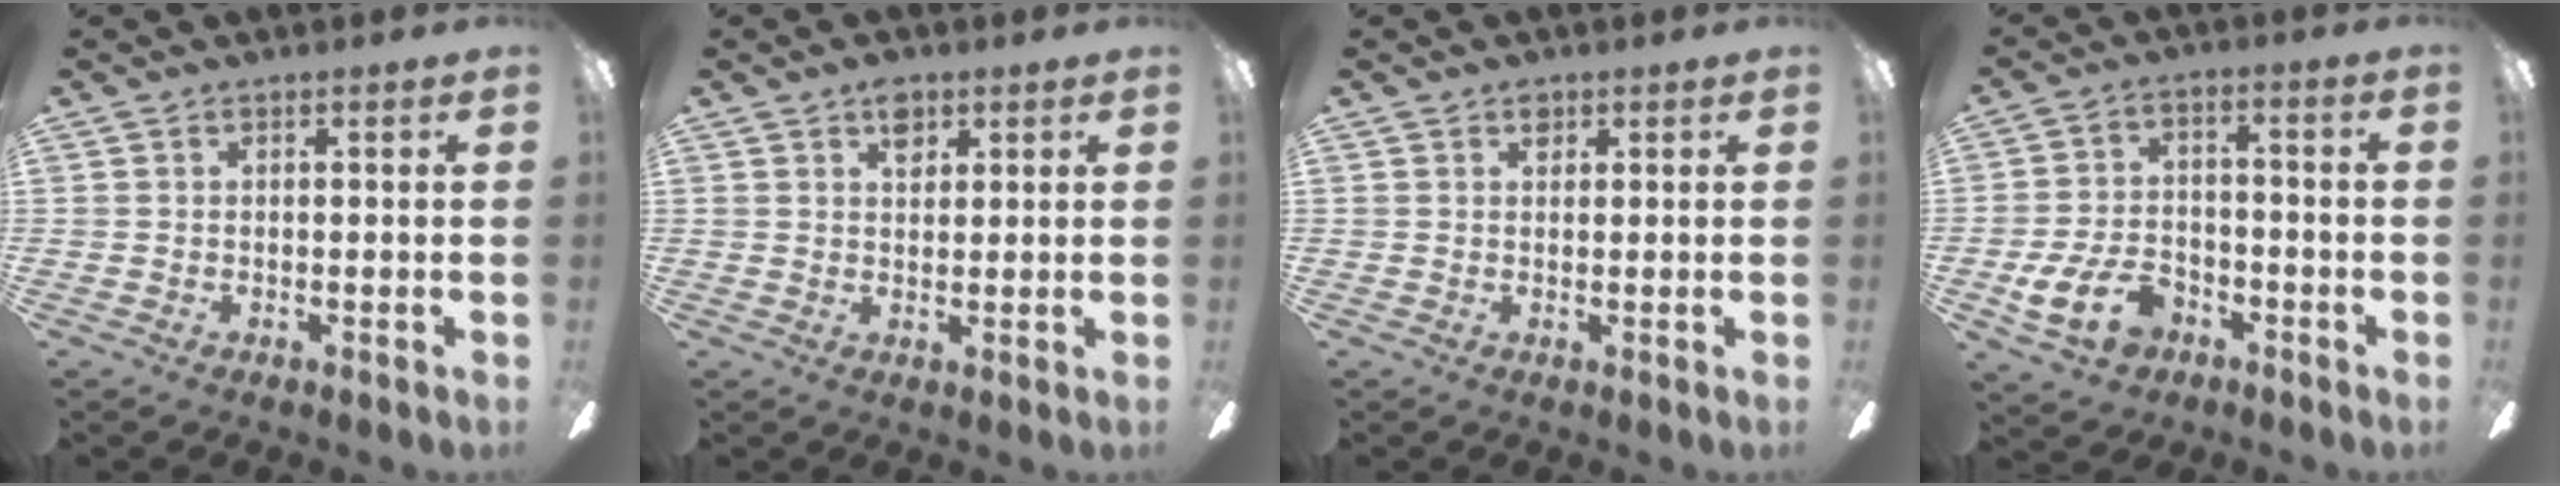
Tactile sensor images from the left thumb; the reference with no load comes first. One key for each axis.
{"total": 3.8, "fx": 2.2, "fy": 2.3, "fz": 2.1, "tx": -0.020, "ty": -0.005, "tz": 0.036}
{"total": 1.5, "fx": 0.9, "fy": 1.0, "fz": 0.6, "tx": 0.001, "ty": -0.004, "tz": 0.014}
{"total": 12.6, "fx": -6.1, "fy": 8.0, "fz": 7.7, "tx": -0.156, "ty": 0.034, "tz": -0.111}